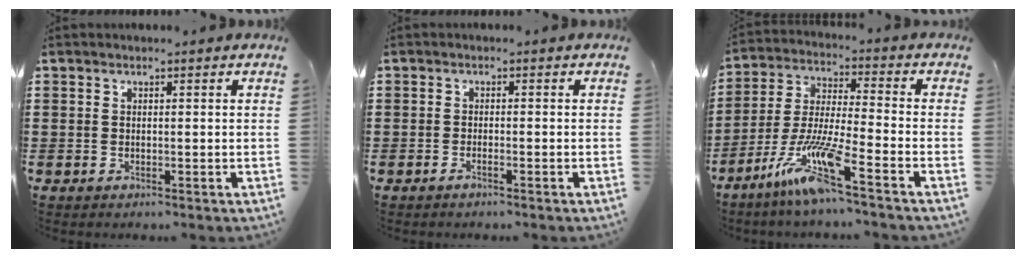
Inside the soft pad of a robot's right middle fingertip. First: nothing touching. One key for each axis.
{"total": 0.9, "fx": -0.6, "fy": 0.0, "fz": 0.6, "tx": -0.011, "ty": -0.003, "tz": -0.010}
{"total": 10.6, "fx": -6.7, "fy": 0.7, "fz": 8.1, "tx": -0.179, "ty": -0.014, "tz": -0.137}